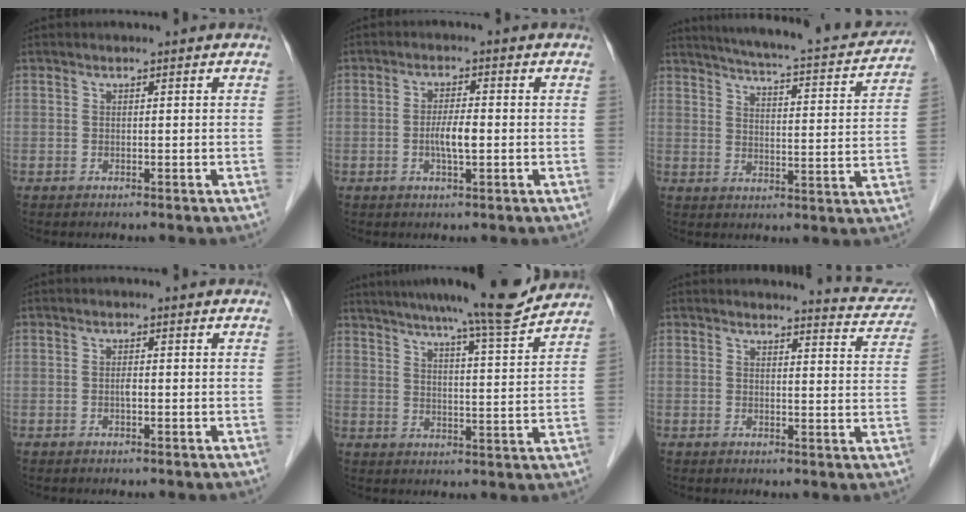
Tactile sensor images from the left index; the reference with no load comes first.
{"total": 3.5, "force": [-0.7, 0.6, 3.4], "torque": [-0.069, -0.002, -0.013]}
{"total": 19.4, "force": [17.5, 2.5, 7.9], "torque": [-0.118, -0.013, 0.221]}
{"total": 0.8, "force": [-0.3, 0.2, 0.8], "torque": [-0.015, 0.001, -0.006]}
{"total": 14.0, "force": [12.5, -0.3, 6.3], "torque": [-0.097, -0.008, 0.170]}
{"total": 6.5, "force": [6.5, 0.6, 0.1], "torque": [0.002, -0.029, 0.054]}